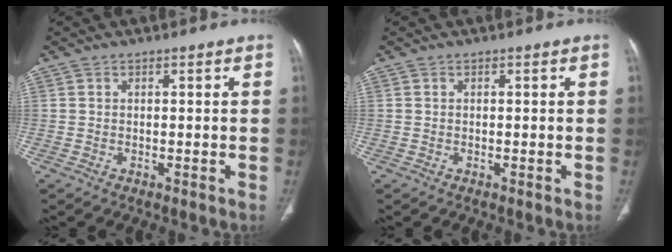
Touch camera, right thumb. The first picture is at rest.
{"total": 0.0}